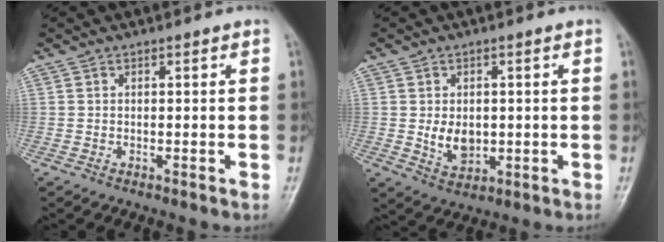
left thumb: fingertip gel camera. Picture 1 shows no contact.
{"total": 5.4, "force": [0.1, 4.0, 3.7], "torque": [-0.043, -0.008, 0.012]}